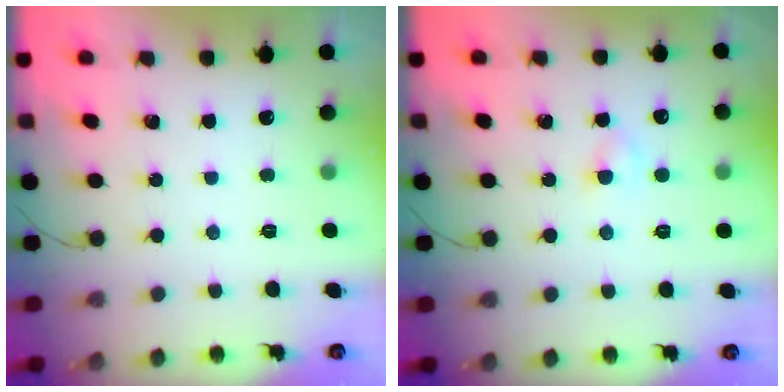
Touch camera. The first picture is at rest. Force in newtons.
{"total": 2.6, "press": 2.3, "slide": 1.2}